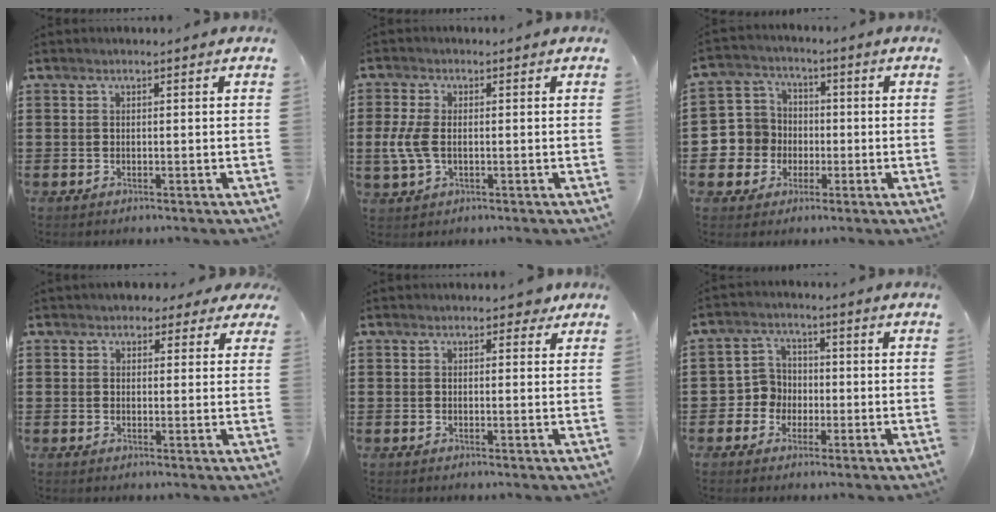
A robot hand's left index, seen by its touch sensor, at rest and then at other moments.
{"total": 4.9, "force": [-0.5, 2.8, 3.9], "torque": [-0.103, -0.003, -0.014]}
{"total": 7.0, "force": [-1.1, 6.9, 0.3], "torque": [-0.052, 0.007, -0.022]}
{"total": 2.4, "force": [1.8, 1.5, 0.4], "torque": [-0.011, 0.006, 0.031]}
{"total": 1.9, "force": [1.3, 1.0, 0.8], "torque": [-0.006, 0.002, 0.019]}
{"total": 4.7, "force": [-1.4, 4.4, 0.7], "torque": [-0.038, 0.009, -0.032]}